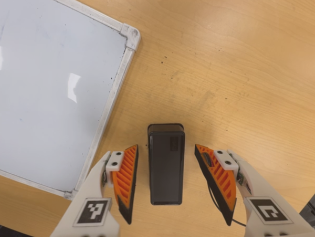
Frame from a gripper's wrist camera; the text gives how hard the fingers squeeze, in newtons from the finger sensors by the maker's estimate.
{"total": 0.0}